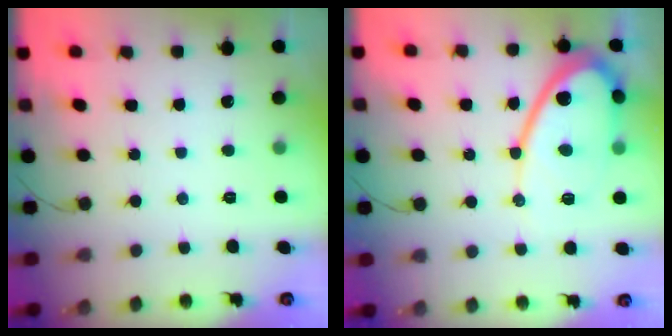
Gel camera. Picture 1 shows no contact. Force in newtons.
{"total": 13.8, "press": 13.7, "slide": 1.1}